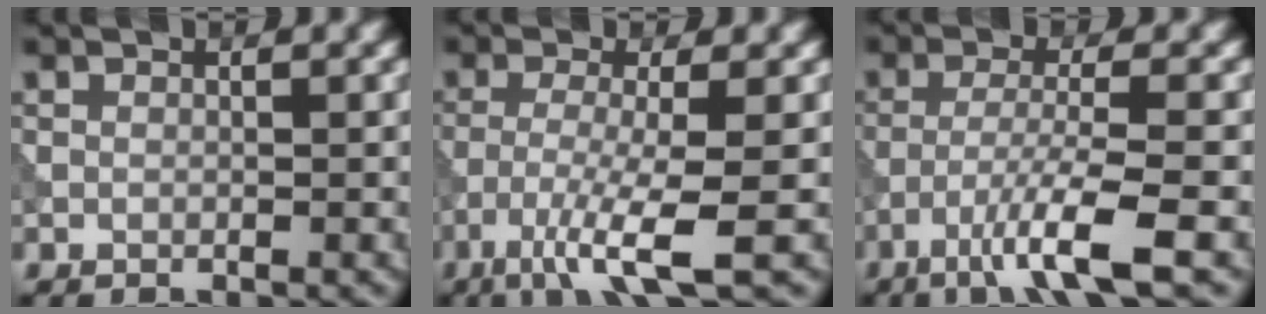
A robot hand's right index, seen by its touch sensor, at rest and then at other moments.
{"total": 5.7, "force": [-2.9, 0.6, 4.9], "torque": [-0.092, -0.007, -0.064]}
{"total": 5.8, "force": [-3.2, 0.4, 4.9], "torque": [-0.080, 0.001, -0.067]}